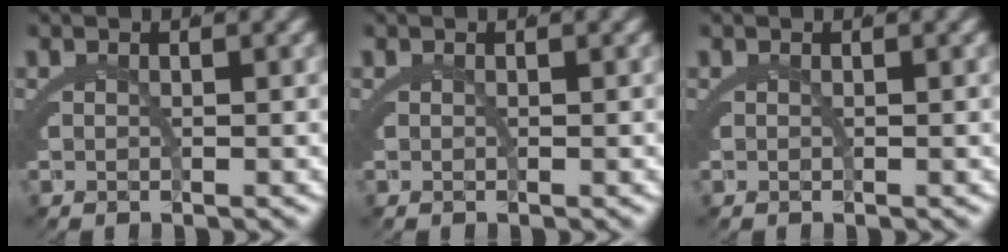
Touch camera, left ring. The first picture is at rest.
{"total": 0.0}
{"total": 0.0}